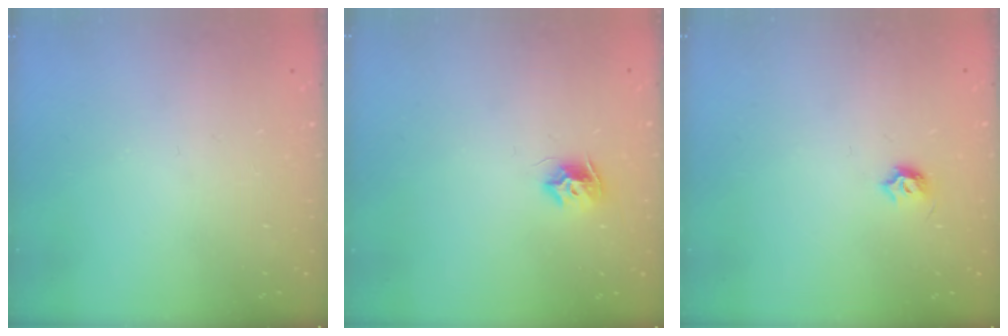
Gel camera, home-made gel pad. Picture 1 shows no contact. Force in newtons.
{"total": 7.5, "press": 7.5, "slide": 0.1}
{"total": 4.5, "press": 4.3, "slide": 1.0}